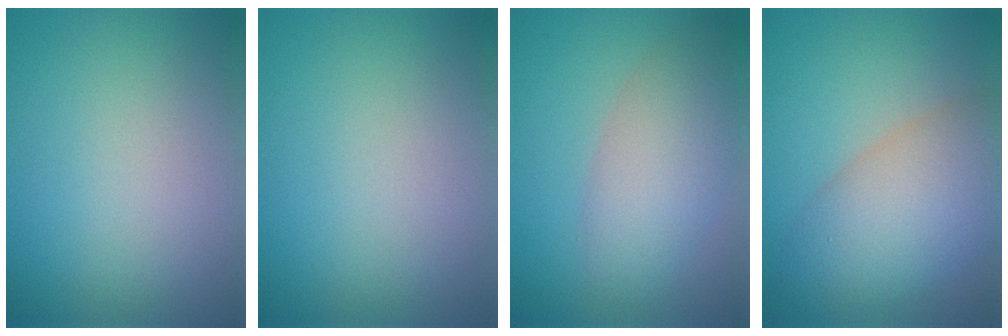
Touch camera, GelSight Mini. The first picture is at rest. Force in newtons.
{"total": 0.0}
{"total": 5.1, "press": 5.0, "slide": 0.4}
{"total": 7.8, "press": 7.8, "slide": 0.5}